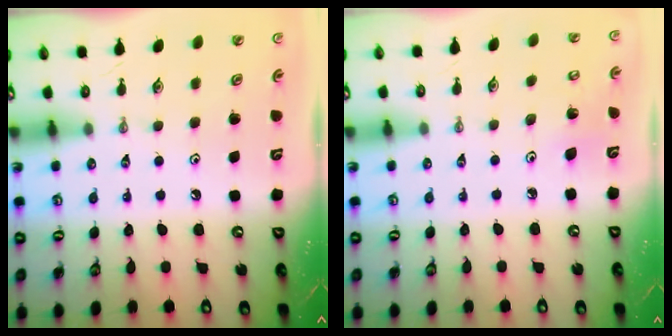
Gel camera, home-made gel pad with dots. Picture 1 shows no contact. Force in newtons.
{"total": 4.5, "press": 4.3, "slide": 1.2}